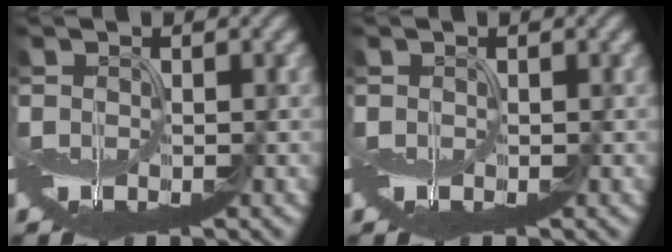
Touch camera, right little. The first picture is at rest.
{"total": 0.0}